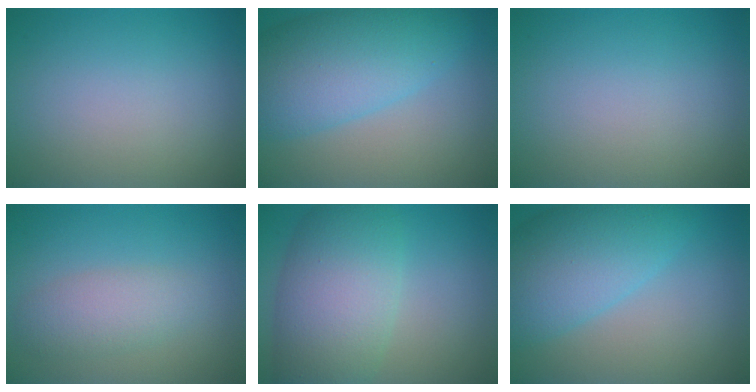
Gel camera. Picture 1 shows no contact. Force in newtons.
{"total": 7.9, "press": 7.9, "slide": 0.2}
{"total": 0.0}
{"total": 3.0, "press": 3.0, "slide": 0.1}
{"total": 8.6, "press": 8.6, "slide": 0.4}
{"total": 7.7, "press": 7.7, "slide": 0.3}